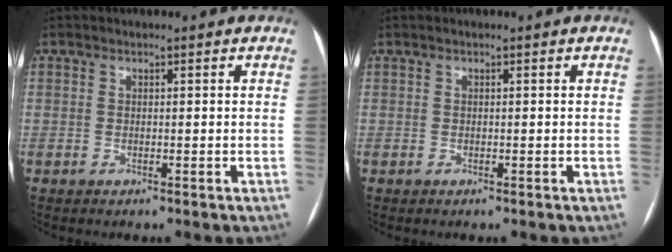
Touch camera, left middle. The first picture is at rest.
{"total": 0.0}